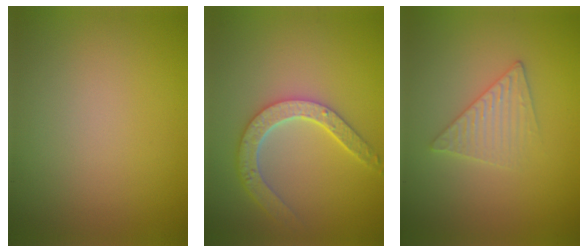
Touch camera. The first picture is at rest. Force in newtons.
{"total": 4.6, "press": 3.7, "slide": 2.7}
{"total": 2.6, "press": 2.6, "slide": 0.3}